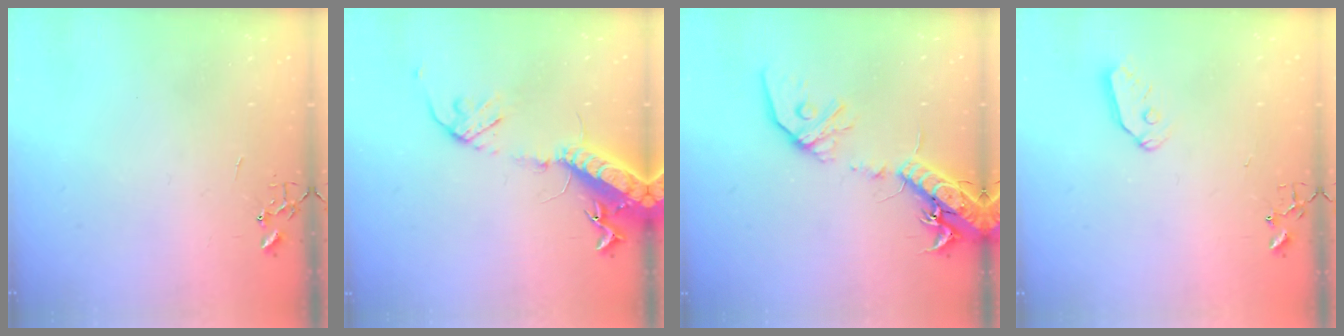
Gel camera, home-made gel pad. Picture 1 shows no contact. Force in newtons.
{"total": 17.1, "press": 16.6, "slide": 4.0}
{"total": 18.3, "press": 17.9, "slide": 3.7}
{"total": 7.4, "press": 7.4, "slide": 0.5}